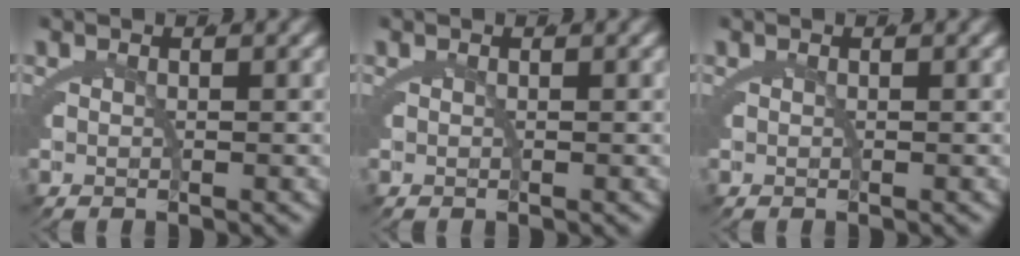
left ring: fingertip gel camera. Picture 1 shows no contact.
{"total": 0.0}
{"total": 0.0}